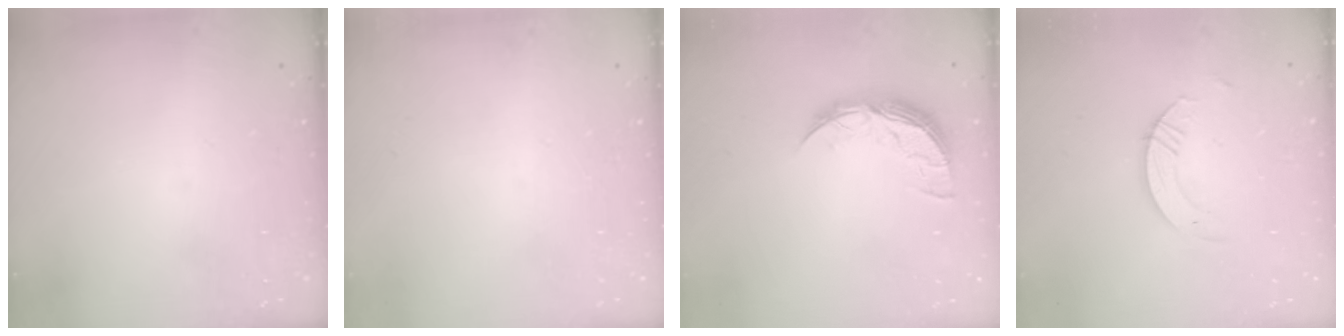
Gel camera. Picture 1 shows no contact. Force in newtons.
{"total": 0.0}
{"total": 8.3, "press": 8.3, "slide": 0.7}
{"total": 3.7, "press": 3.7, "slide": 0.3}